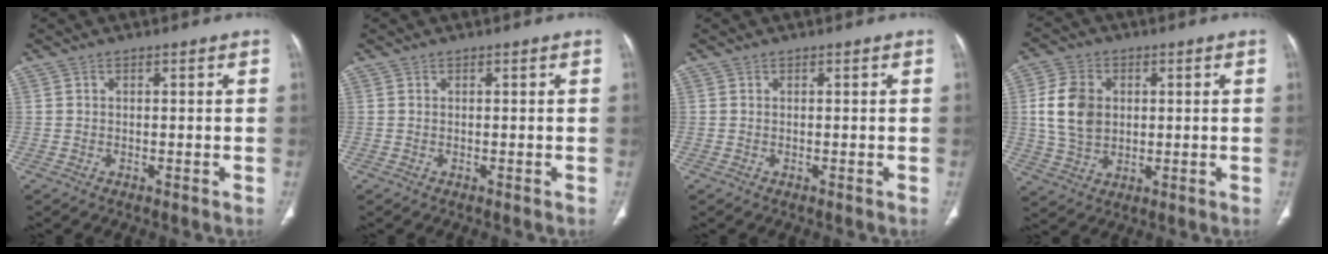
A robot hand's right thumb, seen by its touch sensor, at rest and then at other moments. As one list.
[{"total": 0.0}, {"total": 0.0}, {"total": 10.0, "force": [1.4, 7.6, 6.3], "torque": [-0.107, -0.001, 0.032]}]